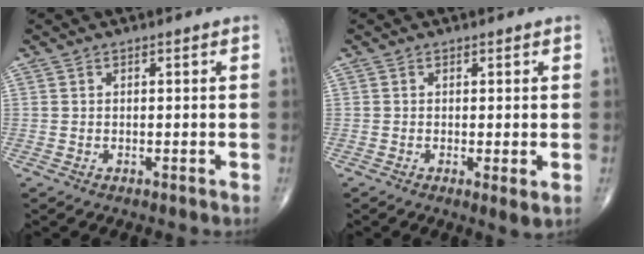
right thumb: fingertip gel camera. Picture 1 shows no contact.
{"total": 2.3, "force": [-0.2, 0.5, 2.3], "torque": [-0.042, -0.011, -0.007]}